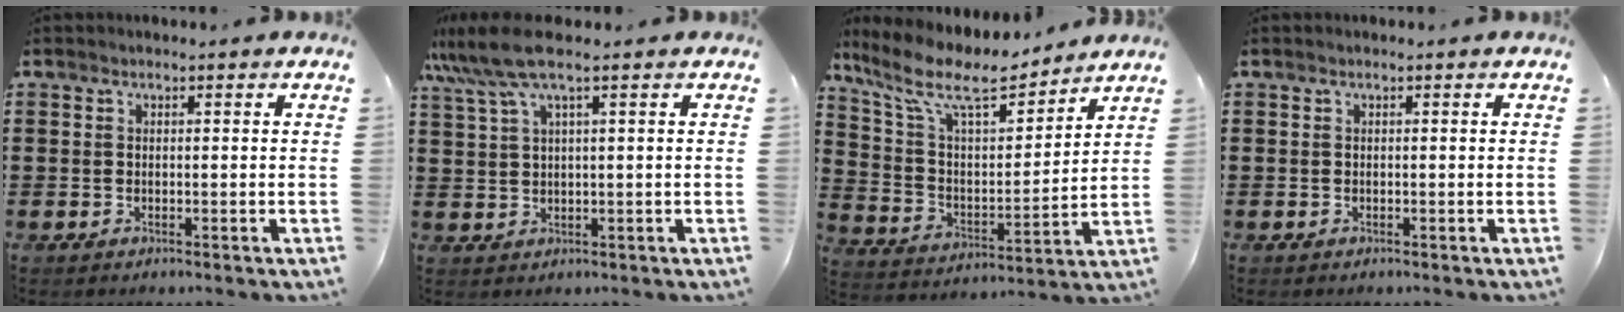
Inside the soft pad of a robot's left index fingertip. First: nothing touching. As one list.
[{"total": 6.0, "force": [3.3, 0.8, 4.9], "torque": [-0.119, -0.002, 0.055]}, {"total": 10.6, "force": [8.3, 3.2, 5.9], "torque": [-0.149, -0.039, 0.142]}, {"total": 0.0}]